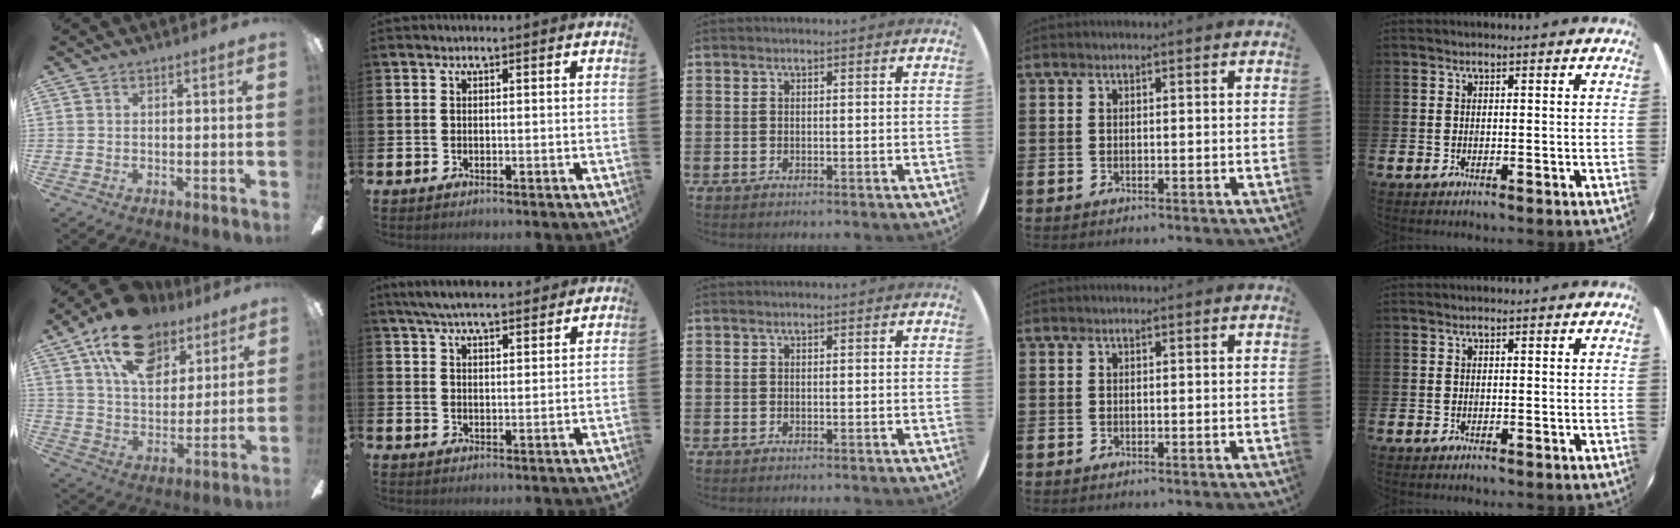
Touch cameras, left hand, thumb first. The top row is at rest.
{"thumb": {"total": 19.4, "force": [11.8, 11.0, 10.8], "torque": [-0.175, -0.047, 0.210]}, "index": {"total": 5.6, "force": [5.4, 0.7, 1.6], "torque": [-0.045, -0.019, 0.098]}}